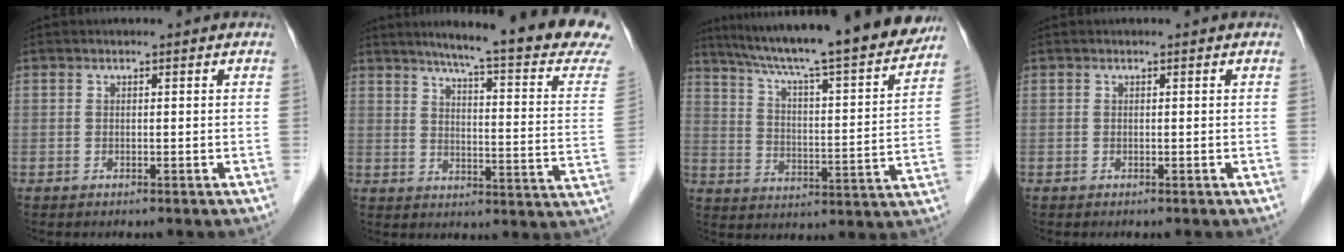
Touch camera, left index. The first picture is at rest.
{"total": 21.7, "force": [18.2, -0.5, 11.8], "torque": [-0.158, -0.065, 0.216]}
{"total": 23.6, "force": [20.8, 0.9, 11.2], "torque": [-0.181, -0.024, 0.291]}
{"total": 0.0}